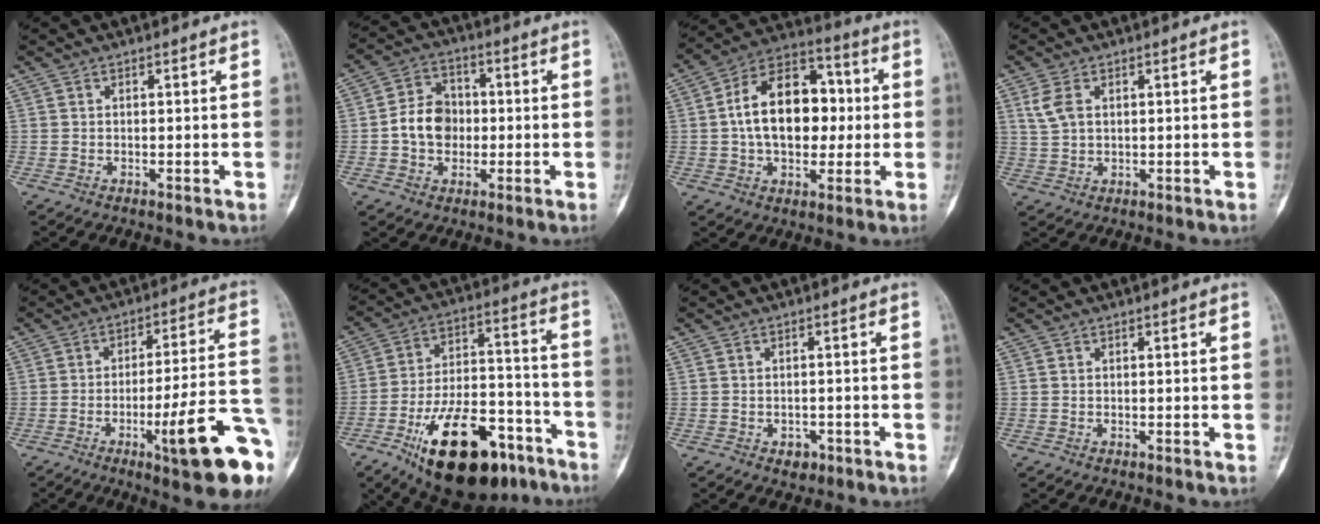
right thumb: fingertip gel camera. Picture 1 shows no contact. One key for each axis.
{"total": 8.8, "fx": -0.7, "fy": 7.1, "fz": 5.2, "tx": -0.063, "ty": 0.022, "tz": -0.021}
{"total": 18.0, "fx": 1.0, "fy": 11.7, "fz": 13.7, "tx": -0.185, "ty": 0.028, "tz": 0.009}
{"total": 4.4, "fx": 1.6, "fy": 2.7, "fz": 3.1, "tx": -0.063, "ty": -0.002, "tz": 0.037}
{"total": 18.1, "fx": -7.2, "fy": 2.6, "fz": 16.5, "tx": -0.199, "ty": 0.027, "tz": -0.098}
{"total": 24.7, "fx": -13.8, "fy": 11.4, "fz": 17.0, "tx": -0.263, "ty": 0.073, "tz": -0.217}
{"total": 2.4, "fx": -1.2, "fy": 1.7, "fz": 1.1, "tx": -0.002, "ty": 0.007, "tz": -0.010}
{"total": 0.0}